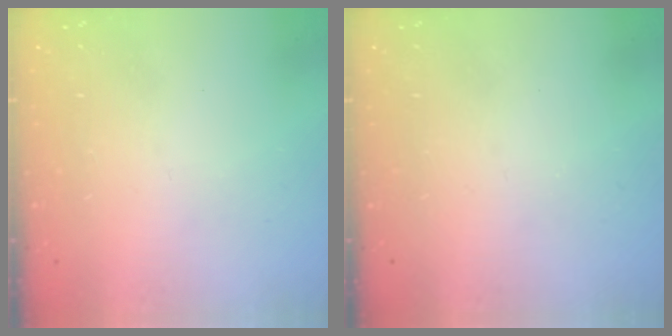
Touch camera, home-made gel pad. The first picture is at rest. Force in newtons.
{"total": 0.0}